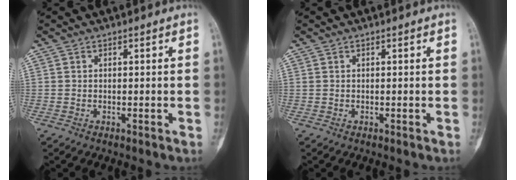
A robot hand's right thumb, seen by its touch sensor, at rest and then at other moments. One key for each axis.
{"total": 0.0}